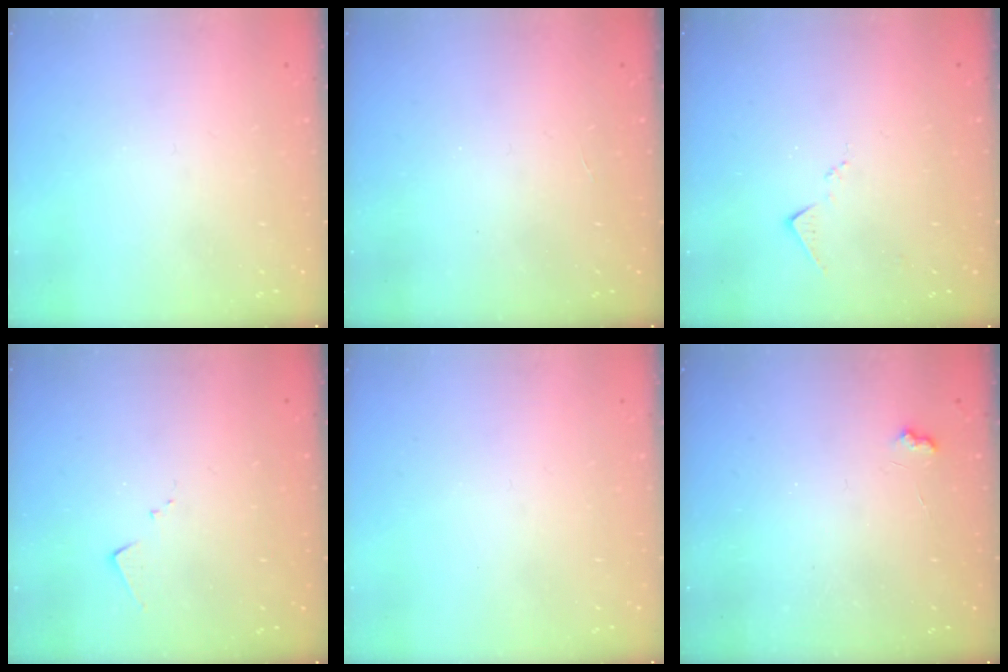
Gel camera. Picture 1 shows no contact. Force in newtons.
{"total": 2.1, "press": 2.1, "slide": 0.4}
{"total": 7.4, "press": 7.4, "slide": 0.1}
{"total": 4.8, "press": 4.7, "slide": 0.4}
{"total": 0.0}
{"total": 3.2, "press": 3.2, "slide": 0.5}